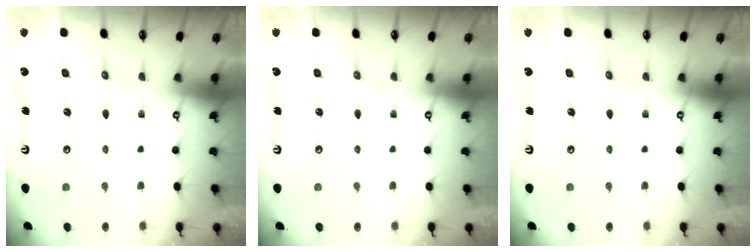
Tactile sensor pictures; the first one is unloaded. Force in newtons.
{"total": 0.0}
{"total": 0.0}